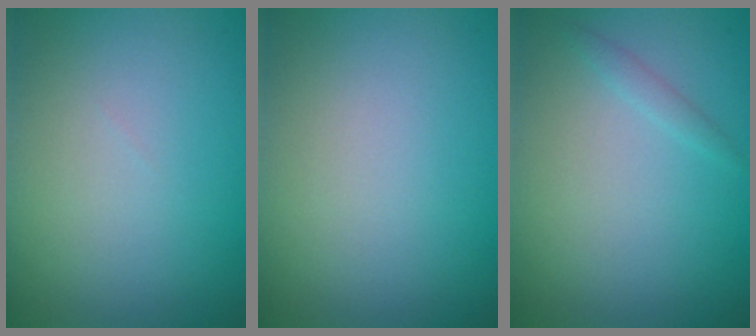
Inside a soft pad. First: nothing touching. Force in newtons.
{"total": 0.0}
{"total": 0.8, "press": 0.8, "slide": 0.0}